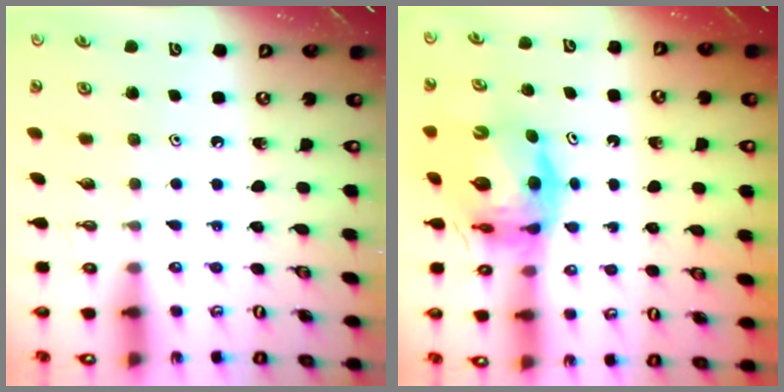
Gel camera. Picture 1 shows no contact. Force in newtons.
{"total": 9.5, "press": 9.4, "slide": 1.4}